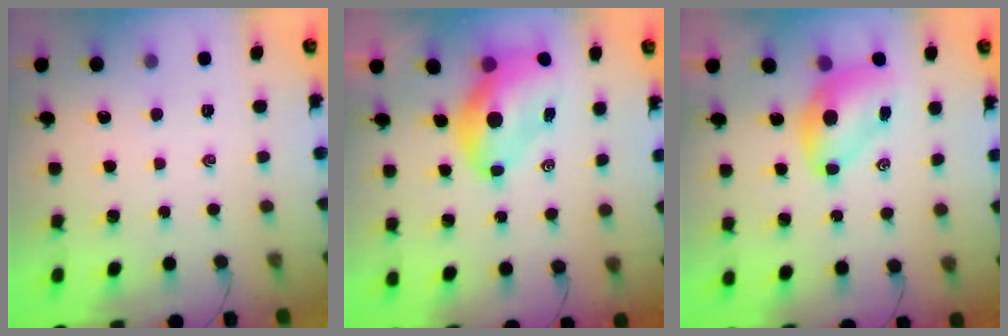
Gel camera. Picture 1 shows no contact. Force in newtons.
{"total": 9.6, "press": 9.2, "slide": 2.6}
{"total": 7.2, "press": 7.1, "slide": 1.1}